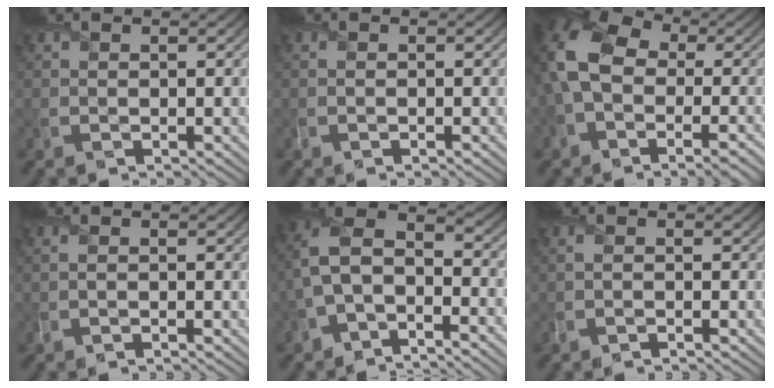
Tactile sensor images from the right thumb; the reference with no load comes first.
{"total": 0.5, "force": [-0.5, 0.1, 0.3], "torque": [-0.007, -0.002, -0.009]}
{"total": 12.5, "force": [-0.9, 8.5, 9.2], "torque": [-0.222, -0.012, -0.003]}
{"total": 1.0, "force": [-0.5, 0.2, 0.8], "torque": [-0.013, 0.000, -0.017]}
{"total": 10.0, "force": [-2.0, 5.2, 8.3], "torque": [-0.184, 0.001, -0.047]}
{"total": 1.3, "force": [-0.8, 0.3, 1.0], "torque": [-0.015, -0.001, -0.024]}